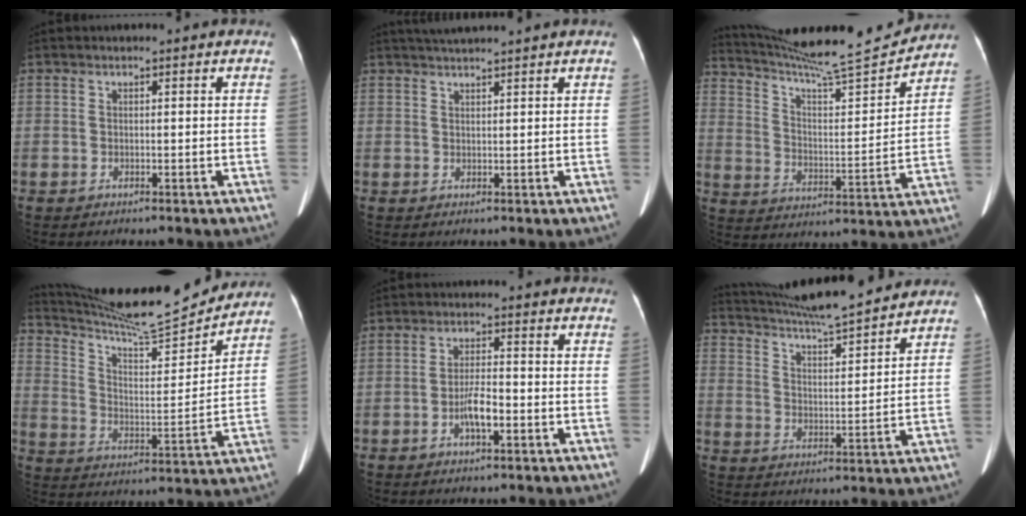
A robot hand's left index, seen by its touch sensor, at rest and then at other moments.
{"total": 5.4, "force": [4.8, -1.0, 2.2], "torque": [-0.033, 0.026, 0.072]}
{"total": 18.9, "force": [17.9, -0.3, 6.2], "torque": [-0.115, -0.031, 0.271]}
{"total": 19.3, "force": [18.3, 0.5, 6.1], "torque": [-0.114, -0.029, 0.278]}
{"total": 4.0, "force": [-1.6, 0.8, 3.5], "torque": [-0.067, 0.001, -0.032]}
{"total": 18.1, "force": [16.6, 0.6, 7.1], "torque": [-0.127, 0.011, 0.256]}